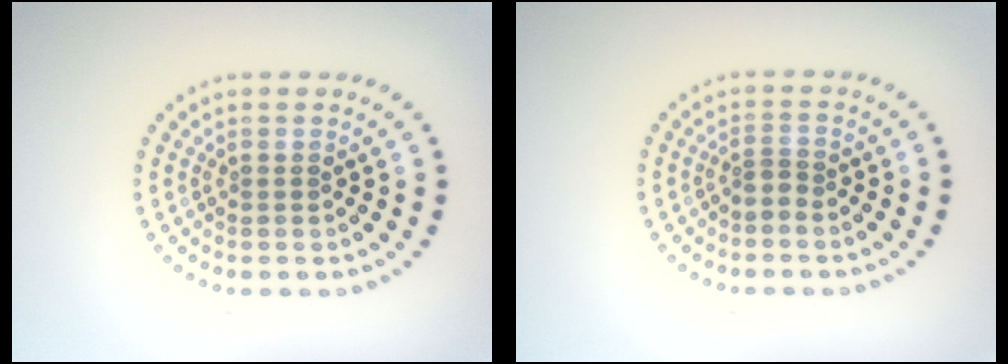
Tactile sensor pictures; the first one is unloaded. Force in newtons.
{"total": 1.0, "press": 0.6, "slide": 0.8}